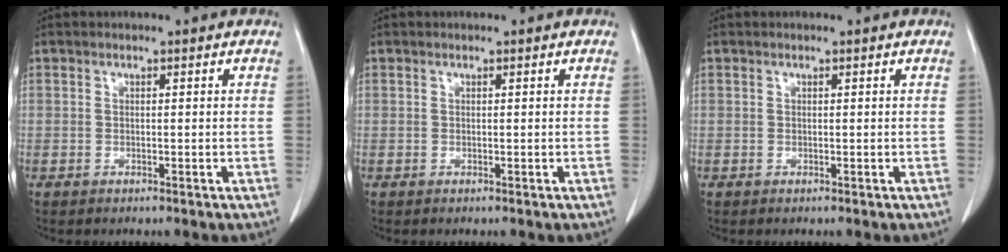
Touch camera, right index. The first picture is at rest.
{"total": 0.0}
{"total": 0.0}